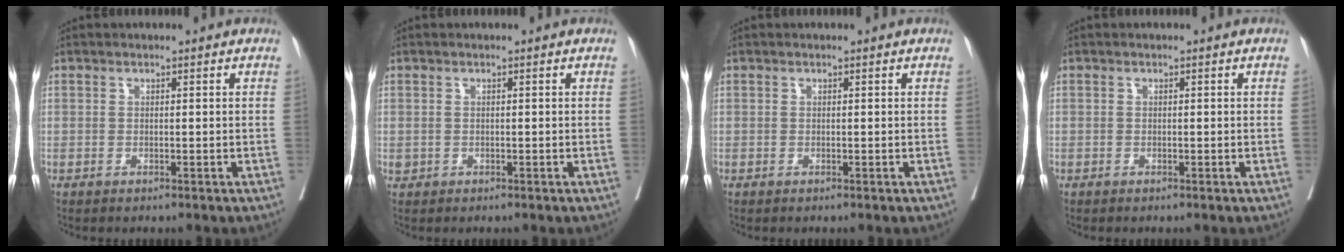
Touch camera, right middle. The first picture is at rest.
{"total": 0.5, "force": [0.0, 0.5, 0.1], "torque": [0.002, 0.003, 0.001]}
{"total": 0.0}
{"total": 0.0}